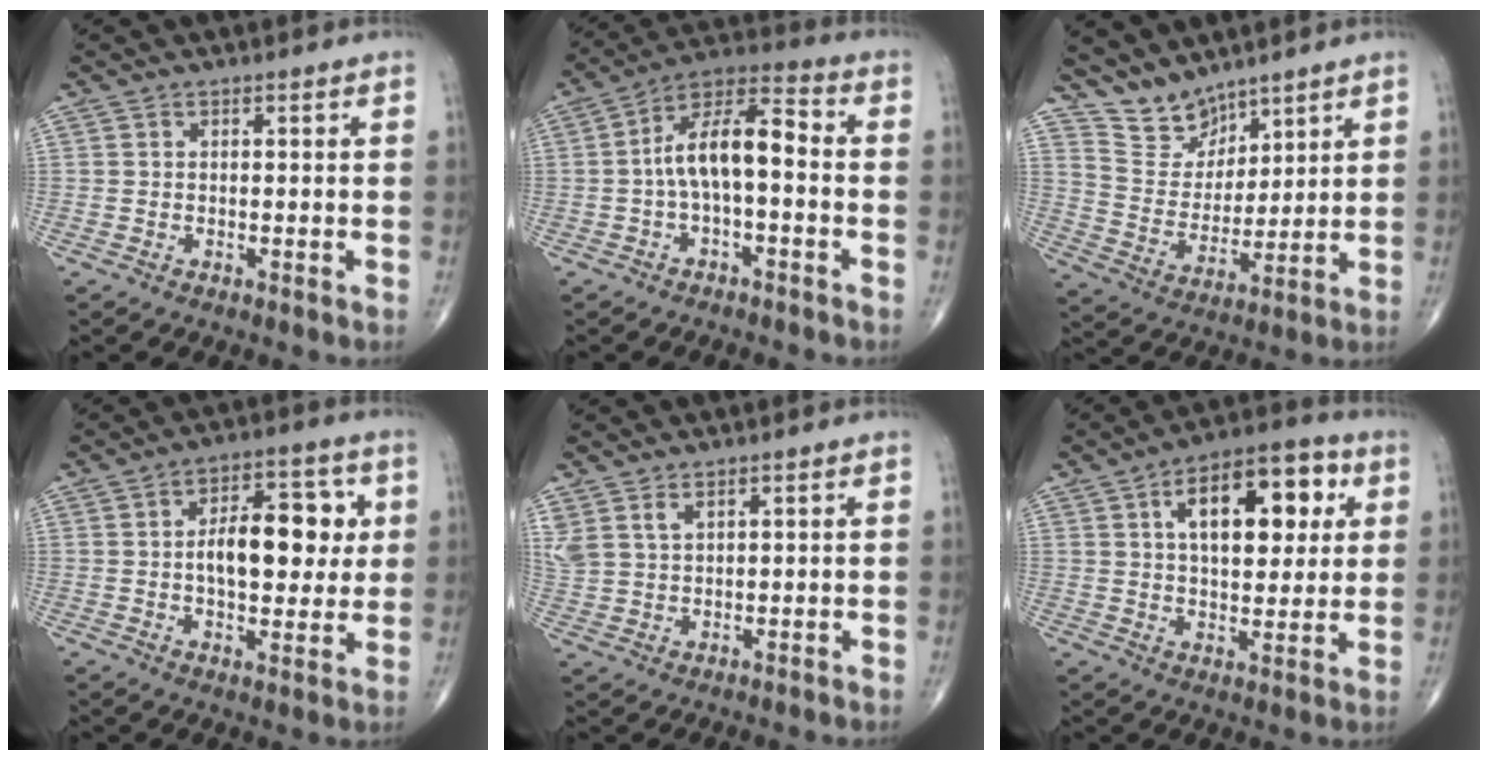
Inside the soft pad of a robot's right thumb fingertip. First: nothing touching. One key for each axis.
{"total": 11.3, "fx": -1.2, "fy": 4.9, "fz": 10.1, "tx": -0.178, "ty": 0.050, "tz": -0.029}
{"total": 8.5, "fx": 7.6, "fy": 3.7, "fz": 1.4, "tx": -0.007, "ty": -0.059, "tz": 0.164}
{"total": 13.8, "fx": 1.6, "fy": 7.3, "fz": 11.6, "tx": -0.137, "ty": 0.009, "tz": 0.023}
{"total": 5.2, "fx": 3.2, "fy": 2.7, "fz": 3.0, "tx": -0.066, "ty": -0.006, "tz": 0.079}
{"total": 16.6, "fx": 5.1, "fy": 8.4, "fz": 13.4, "tx": -0.160, "ty": 0.007, "tz": 0.073}